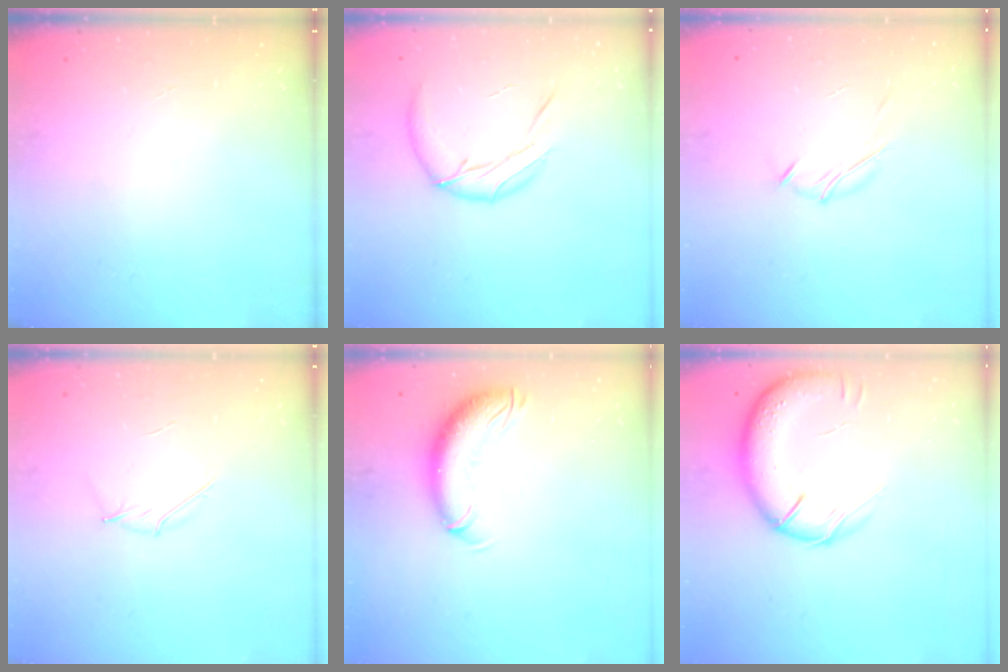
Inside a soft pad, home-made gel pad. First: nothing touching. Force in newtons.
{"total": 11.2, "press": 10.9, "slide": 2.4}
{"total": 7.1, "press": 7.0, "slide": 1.5}
{"total": 3.6, "press": 3.5, "slide": 0.9}
{"total": 10.6, "press": 10.4, "slide": 2.2}
{"total": 15.8, "press": 15.3, "slide": 4.0}